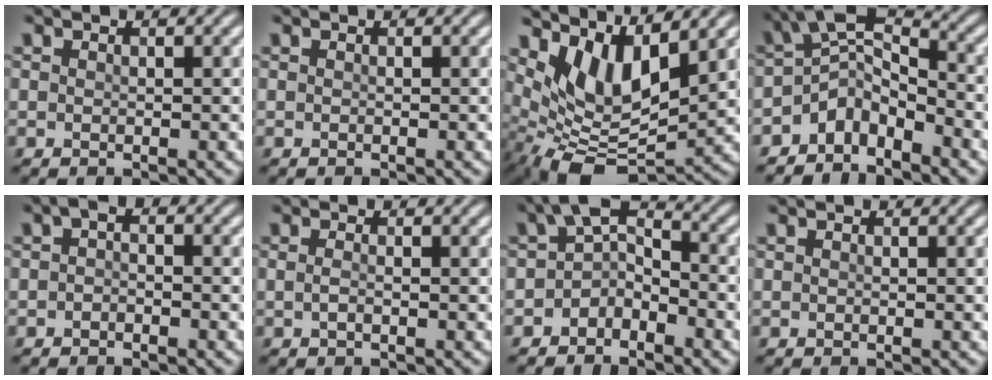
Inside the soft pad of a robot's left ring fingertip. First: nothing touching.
{"total": 0.0}
{"total": 7.3, "force": [2.7, 3.4, 5.8], "torque": [-0.108, -0.019, 0.061]}
{"total": 4.8, "force": [-3.2, 2.3, 2.8], "torque": [-0.042, 0.004, -0.072]}
{"total": 1.4, "force": [-0.3, 0.8, 1.1], "torque": [-0.020, 0.004, -0.010]}
{"total": 0.8, "force": [-0.2, 0.2, 0.7], "torque": [-0.019, 0.000, -0.006]}
{"total": 3.6, "force": [-1.4, 2.3, 2.4], "torque": [-0.034, 0.012, -0.036]}
{"total": 0.0}